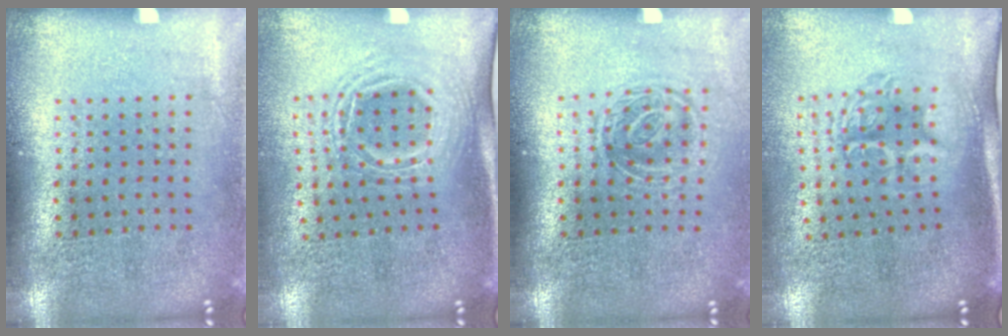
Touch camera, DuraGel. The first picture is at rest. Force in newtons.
{"total": 1.7, "press": 1.2, "slide": 1.1}
{"total": 1.3, "press": 1.1, "slide": 0.7}
{"total": 1.7, "press": 1.3, "slide": 1.1}